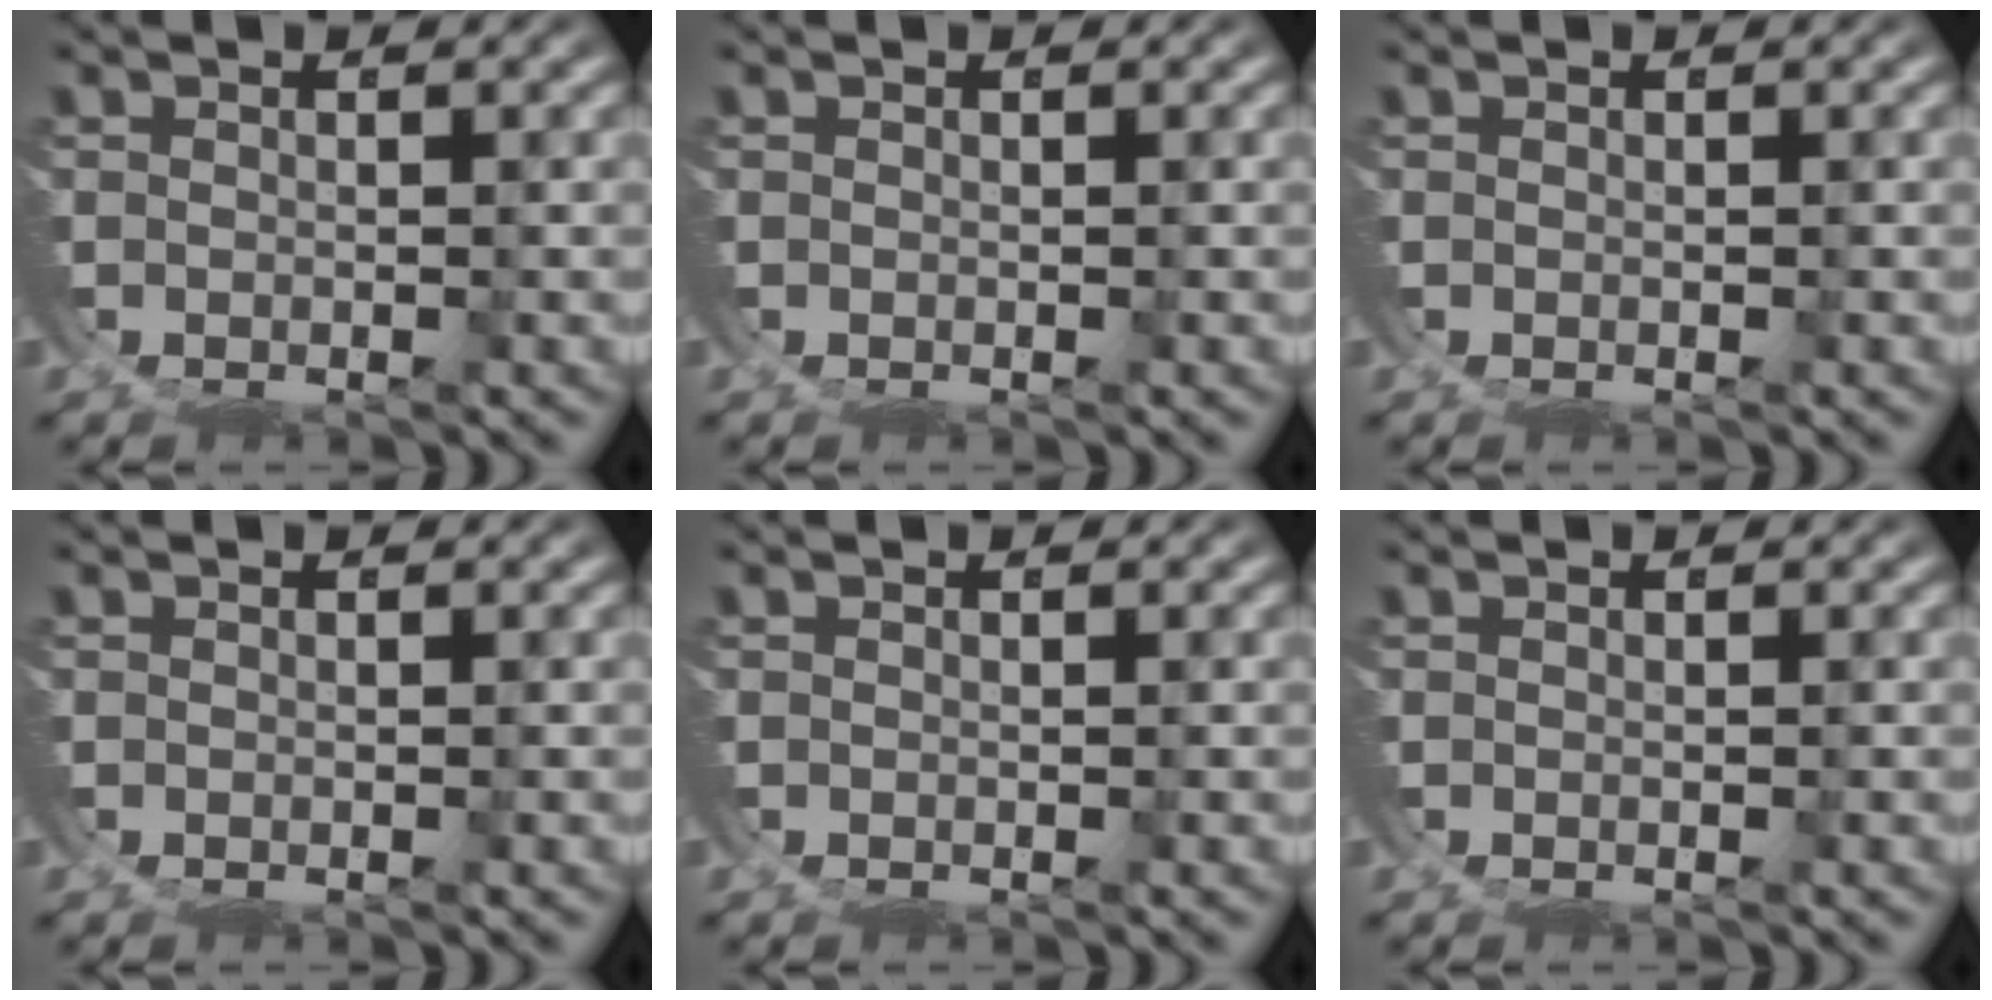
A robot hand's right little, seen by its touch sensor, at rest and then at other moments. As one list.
[{"total": 0.0}, {"total": 0.0}, {"total": 0.0}, {"total": 0.0}, {"total": 0.0}]